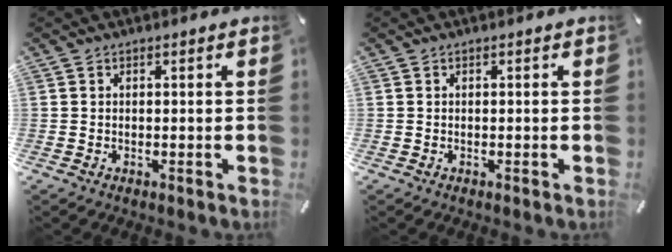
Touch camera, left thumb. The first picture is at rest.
{"total": 0.0}